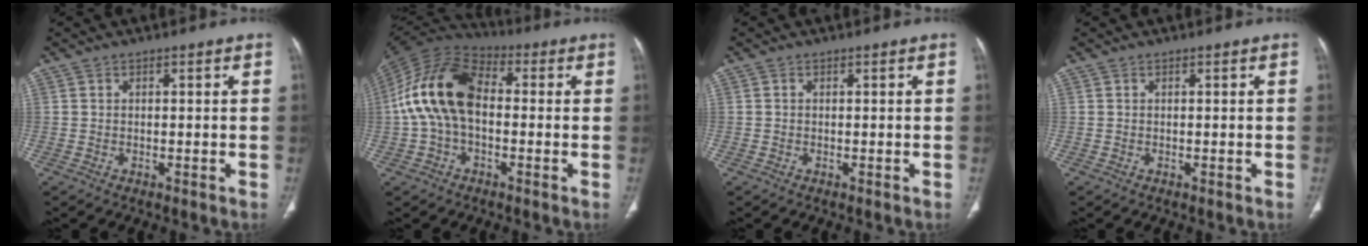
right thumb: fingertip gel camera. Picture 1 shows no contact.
{"total": 15.2, "force": [-0.1, 9.4, 11.9], "torque": [-0.229, 0.037, -0.014]}
{"total": 0.0}
{"total": 0.0}